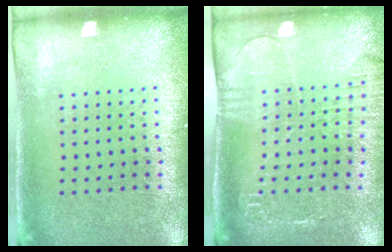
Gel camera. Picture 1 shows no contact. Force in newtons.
{"total": 1.9, "press": 1.9, "slide": 0.3}